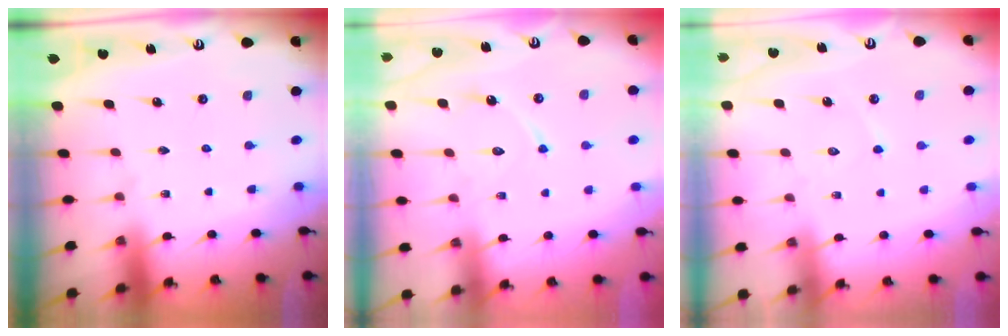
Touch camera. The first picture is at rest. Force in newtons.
{"total": 9.6, "press": 9.6, "slide": 0.6}
{"total": 2.8, "press": 2.8, "slide": 0.2}